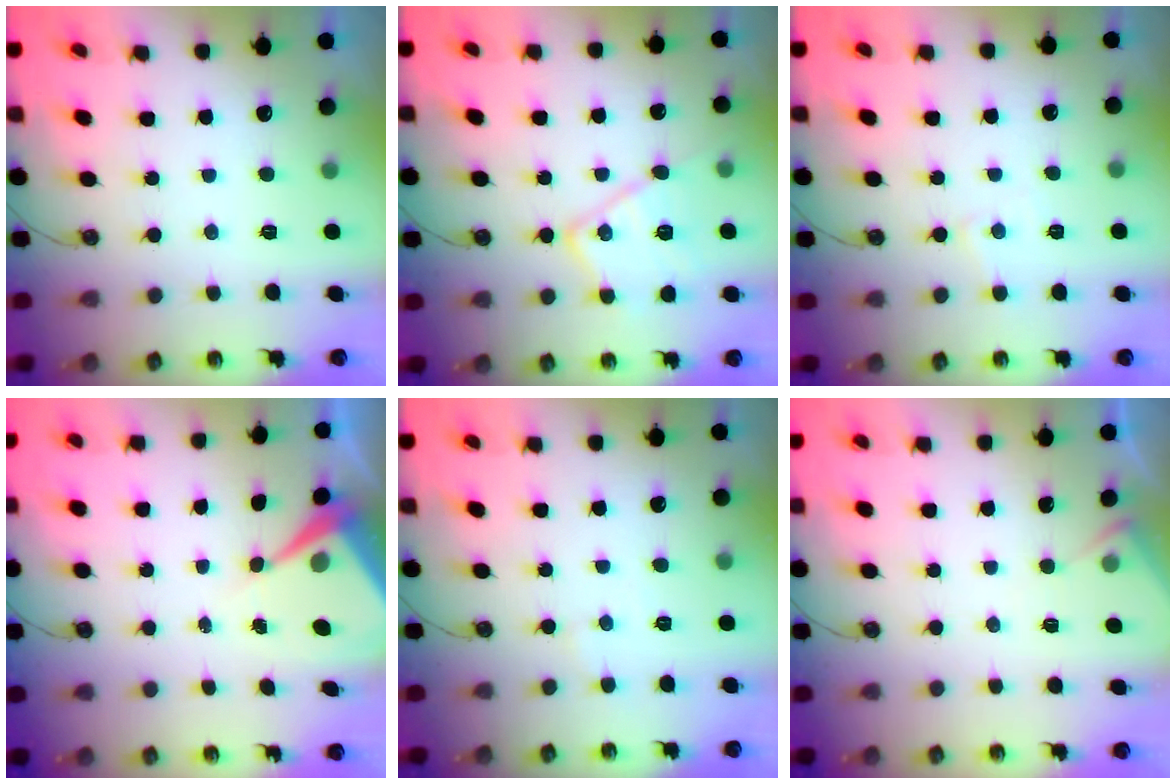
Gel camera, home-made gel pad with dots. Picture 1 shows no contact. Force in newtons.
{"total": 13.9, "press": 13.9, "slide": 1.2}
{"total": 4.2, "press": 4.2, "slide": 0.5}
{"total": 6.6, "press": 6.6, "slide": 0.3}
{"total": 2.6, "press": 2.5, "slide": 0.5}
{"total": 4.4, "press": 4.4, "slide": 0.5}